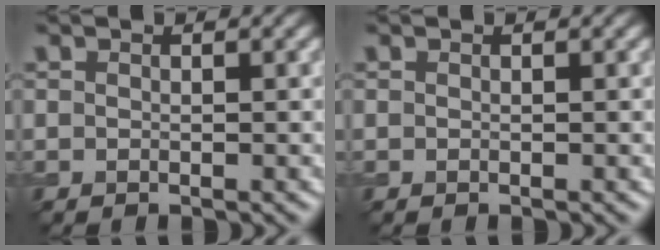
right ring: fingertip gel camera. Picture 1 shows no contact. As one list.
[{"total": 0.0}]